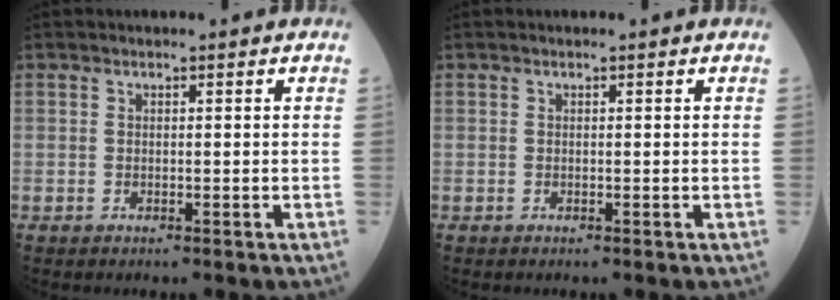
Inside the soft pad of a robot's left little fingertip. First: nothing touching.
{"total": 0.0}